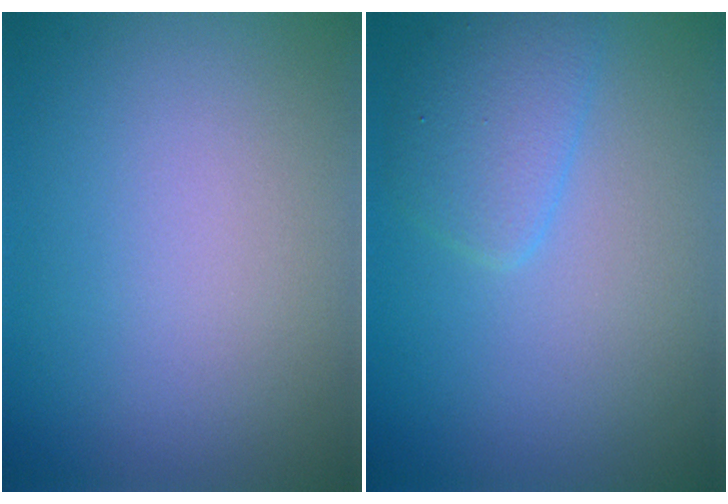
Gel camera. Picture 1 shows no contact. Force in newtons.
{"total": 2.7, "press": 2.7, "slide": 0.1}